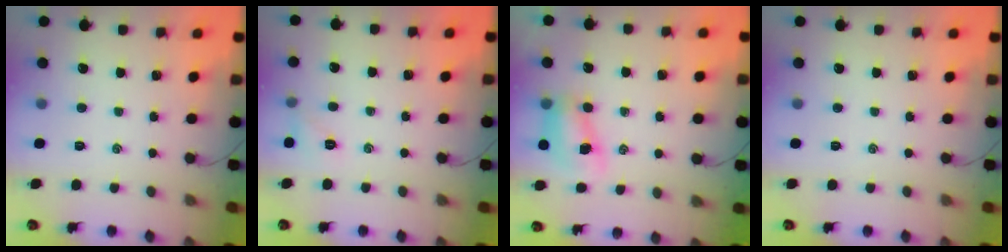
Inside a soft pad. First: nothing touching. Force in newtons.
{"total": 6.2, "press": 6.0, "slide": 1.5}
{"total": 8.4, "press": 8.3, "slide": 1.2}
{"total": 0.0}